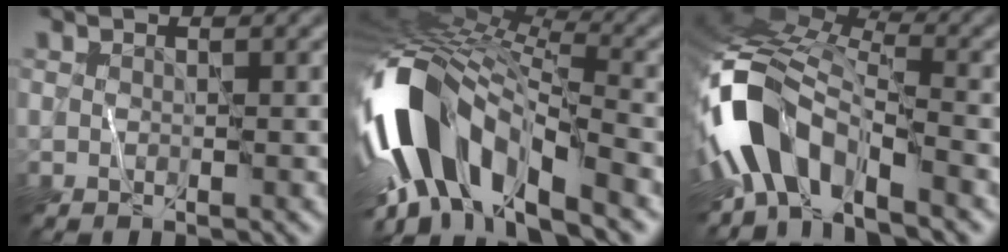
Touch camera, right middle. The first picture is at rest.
{"total": 13.2, "force": [-5.3, 6.1, 10.4], "torque": [-0.202, 0.008, -0.105]}
{"total": 8.7, "force": [-5.1, 4.2, 5.7], "torque": [-0.106, 0.006, -0.113]}